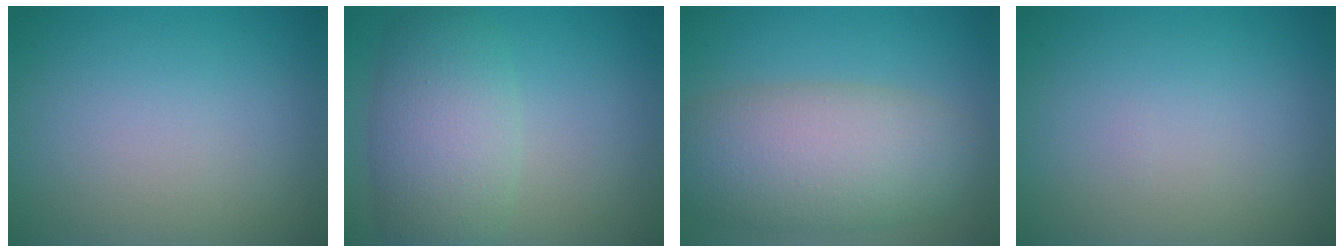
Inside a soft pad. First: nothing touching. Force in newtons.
{"total": 6.2, "press": 6.2, "slide": 0.5}
{"total": 8.4, "press": 8.4, "slide": 0.4}
{"total": 0.0}